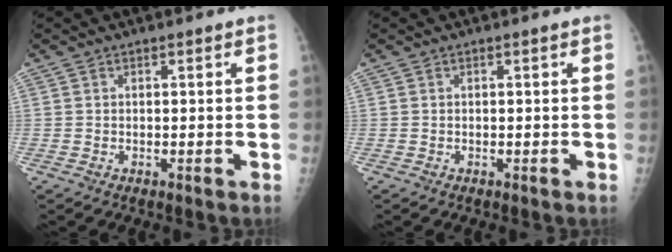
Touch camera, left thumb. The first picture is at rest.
{"total": 0.0}